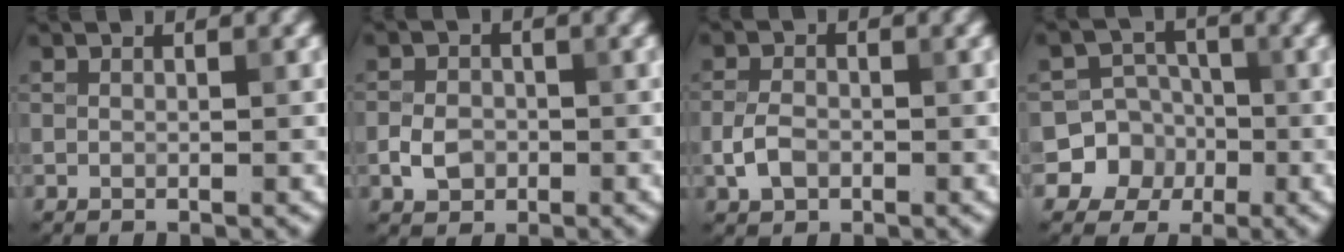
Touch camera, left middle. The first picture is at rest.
{"total": 2.5, "force": [-0.8, 1.9, 1.3], "torque": [-0.022, 0.000, -0.018]}
{"total": 2.4, "force": [-0.8, 1.6, 1.5], "torque": [-0.031, 0.002, -0.020]}
{"total": 7.4, "force": [-2.2, 7.0, 0.7], "torque": [-0.003, 0.005, -0.058]}